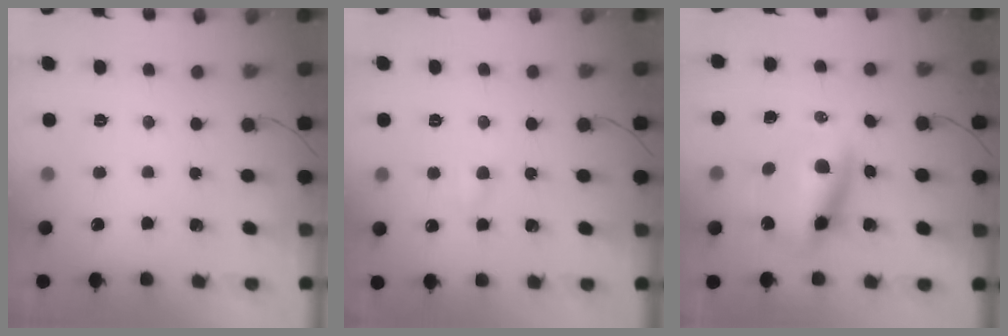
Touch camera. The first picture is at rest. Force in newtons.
{"total": 3.9, "press": 3.8, "slide": 0.8}
{"total": 9.8, "press": 9.5, "slide": 2.5}